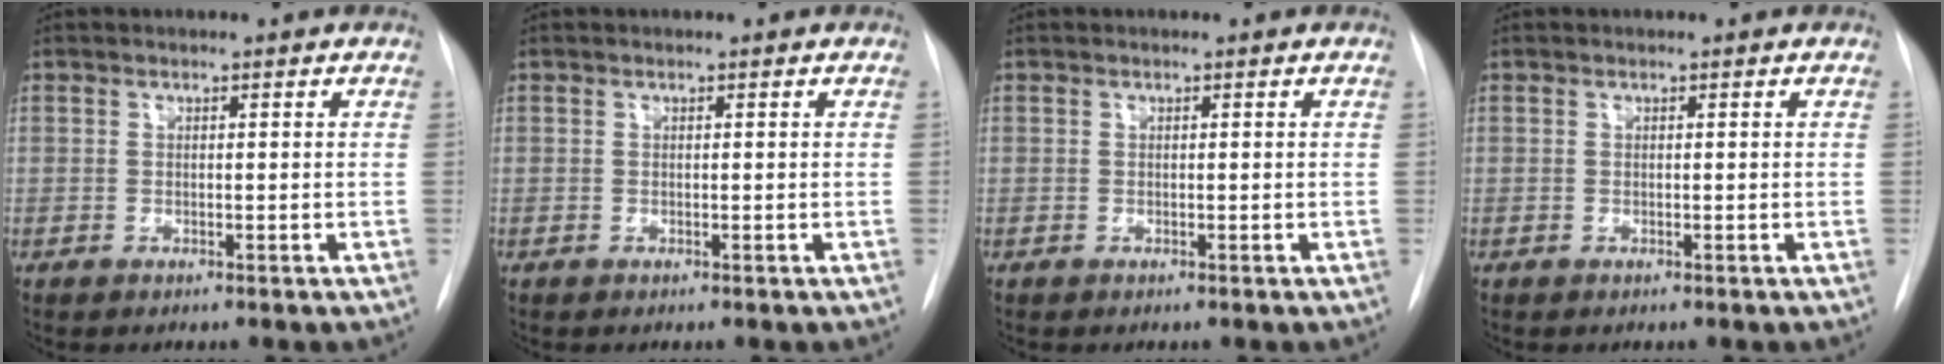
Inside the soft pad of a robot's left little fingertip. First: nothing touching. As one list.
[{"total": 0.0}, {"total": 0.0}, {"total": 0.0}]